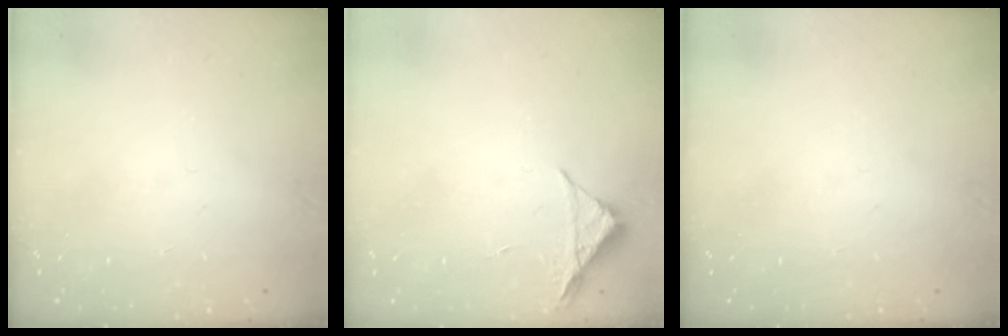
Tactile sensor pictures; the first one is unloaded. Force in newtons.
{"total": 3.4, "press": 3.4, "slide": 0.6}
{"total": 0.0}